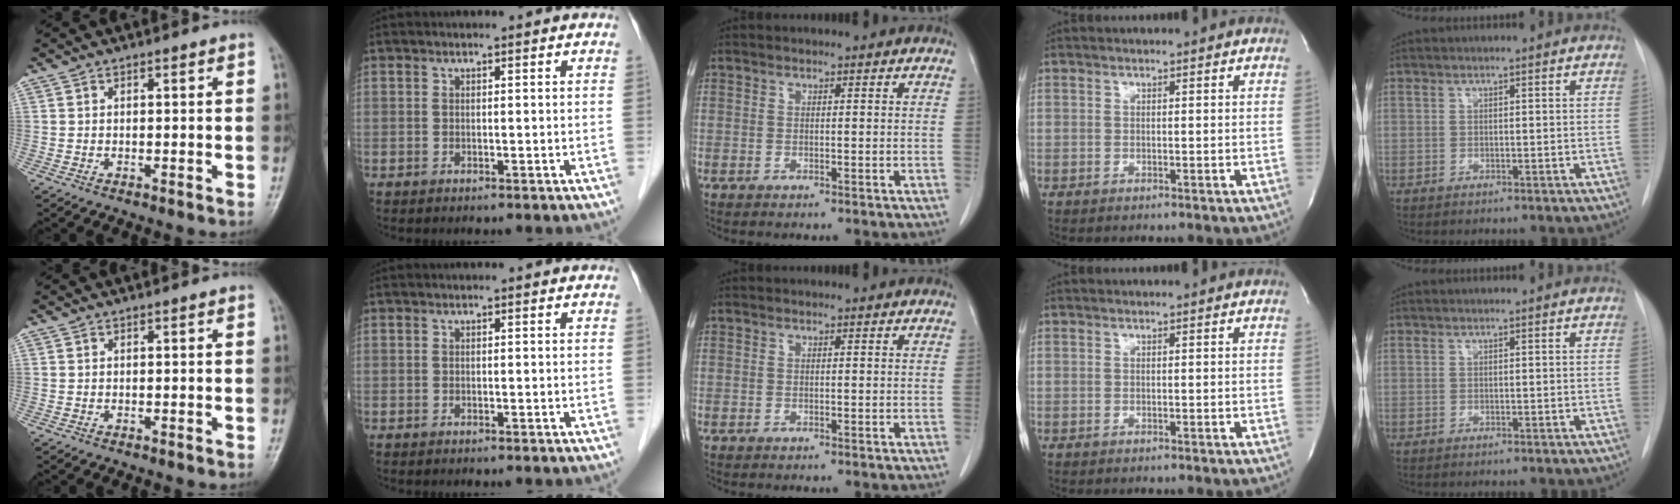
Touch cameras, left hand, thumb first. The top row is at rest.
{}